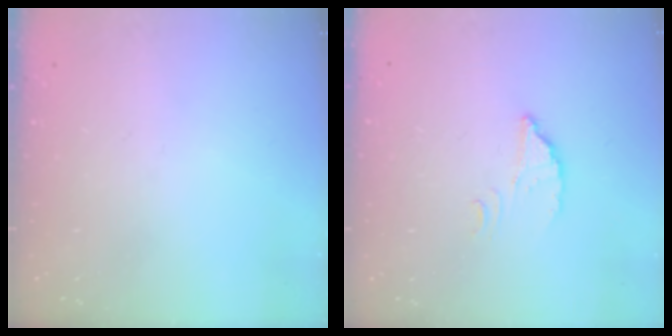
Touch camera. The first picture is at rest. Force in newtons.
{"total": 2.6, "press": 2.6, "slide": 0.1}